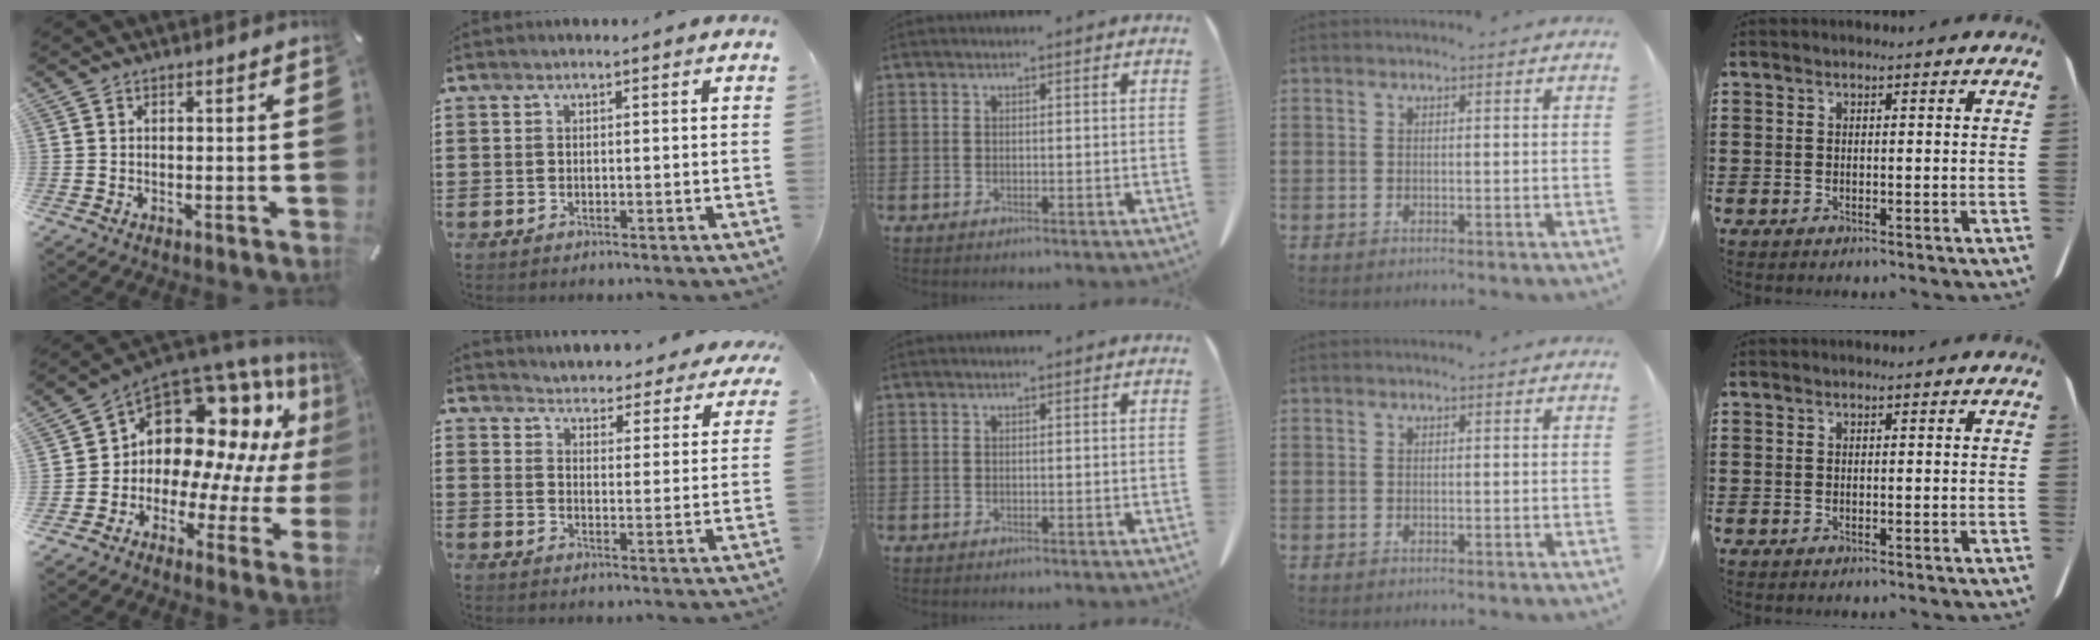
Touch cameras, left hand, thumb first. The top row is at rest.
{"thumb": {"total": 15.8, "force": [8.1, 10.5, 8.7], "torque": [-0.144, -0.089, 0.147]}, "index": {"total": 3.9, "force": [3.9, -0.2, -0.2], "torque": [-0.013, -0.043, 0.062]}}